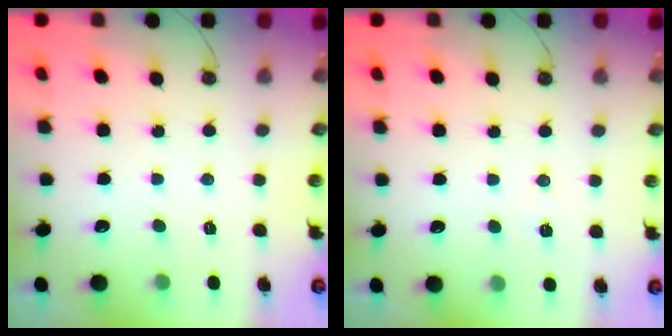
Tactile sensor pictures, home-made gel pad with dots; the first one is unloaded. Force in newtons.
{"total": 6.6, "press": 4.9, "slide": 4.4}